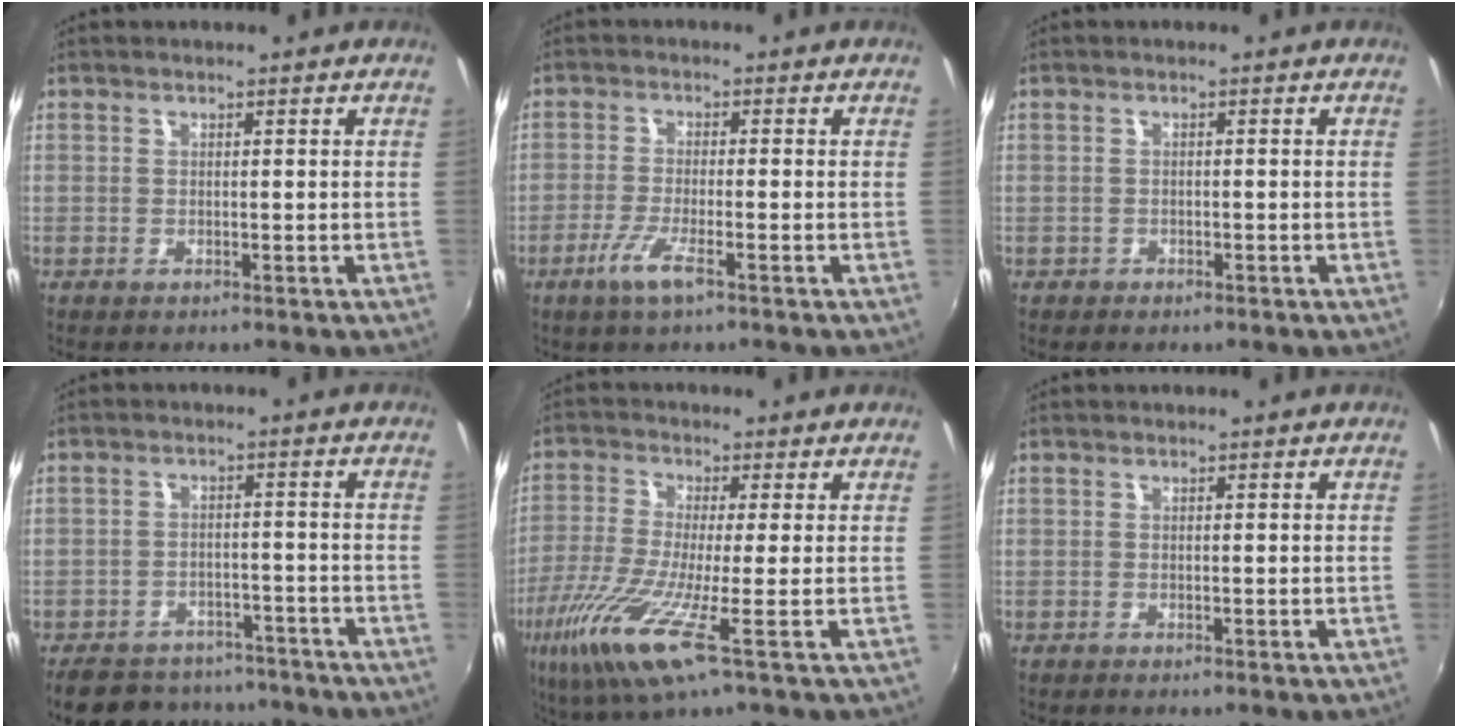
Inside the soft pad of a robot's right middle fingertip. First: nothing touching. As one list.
[{"total": 5.2, "force": [-2.9, 0.5, 4.2], "torque": [-0.095, -0.013, -0.058]}, {"total": 1.2, "force": [-0.7, 1.0, 0.3], "torque": [-0.010, -0.003, -0.009]}, {"total": 14.4, "force": [-11.9, 6.8, 4.6], "torque": [-0.109, 0.018, -0.155]}, {"total": 12.8, "force": [-5.4, 0.4, 11.6], "torque": [-0.264, -0.038, -0.108]}, {"total": 0.0}]